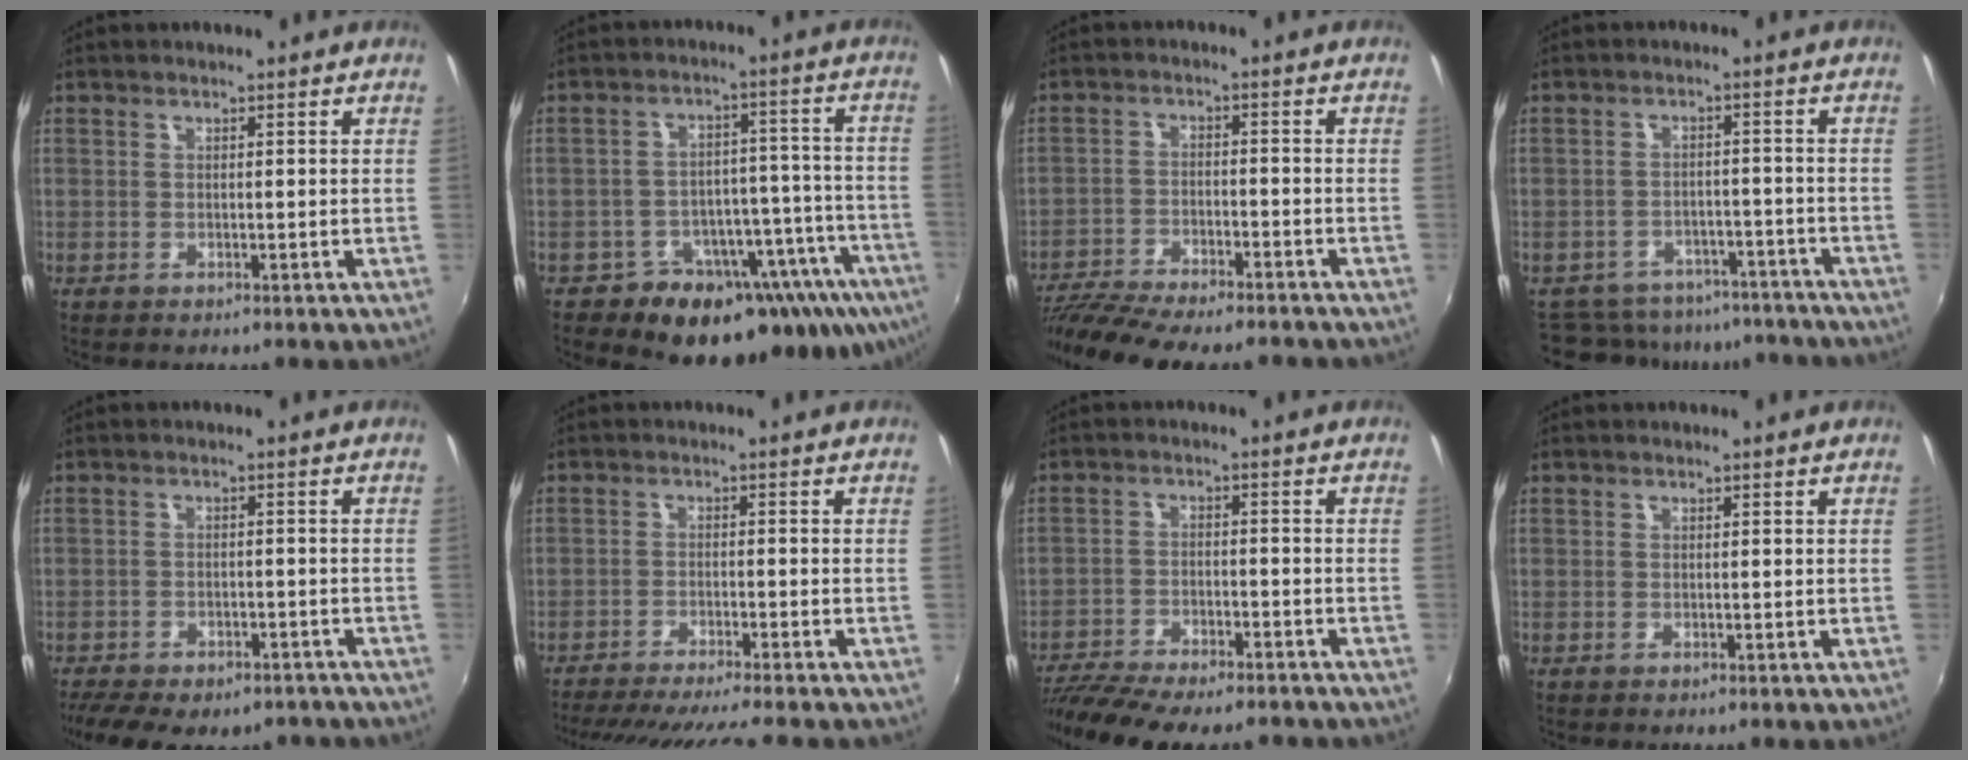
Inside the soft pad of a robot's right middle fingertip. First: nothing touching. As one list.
[{"total": 19.9, "force": [-12.8, 11.9, 9.5], "torque": [-0.134, 0.015, -0.159]}, {"total": 15.3, "force": [-13.3, 2.5, 7.0], "torque": [-0.149, -0.029, -0.218]}, {"total": 13.6, "force": [-11.7, 6.1, 3.4], "torque": [-0.079, 0.011, -0.152]}, {"total": 14.7, "force": [-11.7, 5.4, 7.1], "torque": [-0.156, -0.036, -0.165]}, {"total": 12.6, "force": [-11.2, -0.6, 5.8], "torque": [-0.122, -0.025, -0.173]}, {"total": 16.1, "force": [-13.8, 3.4, 7.5], "torque": [-0.157, -0.037, -0.218]}, {"total": 0.0}]